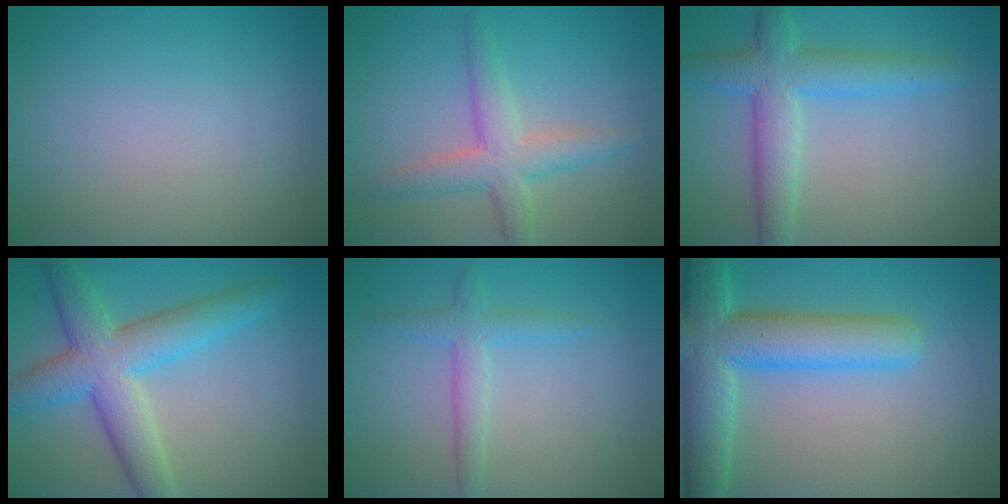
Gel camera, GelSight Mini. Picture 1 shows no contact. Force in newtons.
{"total": 4.0, "press": 4.0, "slide": 0.2}
{"total": 5.3, "press": 5.3, "slide": 0.1}
{"total": 7.1, "press": 7.1, "slide": 0.2}
{"total": 2.4, "press": 2.4, "slide": 0.2}
{"total": 8.3, "press": 8.3, "slide": 0.7}